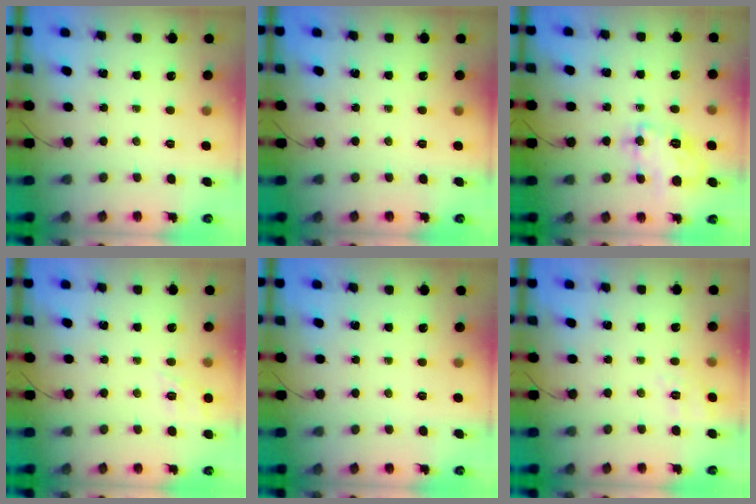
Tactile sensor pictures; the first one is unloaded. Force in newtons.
{"total": 0.0}
{"total": 13.1, "press": 13.0, "slide": 0.9}
{"total": 6.9, "press": 6.7, "slide": 1.6}
{"total": 0.0}
{"total": 8.4, "press": 8.1, "slide": 2.0}